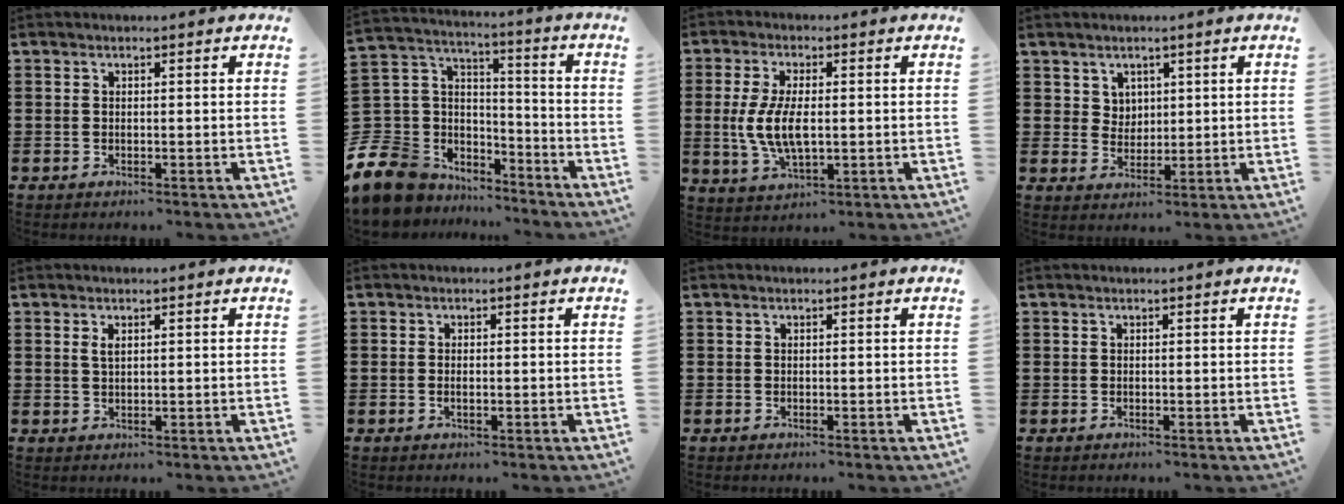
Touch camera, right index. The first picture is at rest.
{"total": 9.7, "force": [-6.2, 7.1, 2.2], "torque": [-0.106, -0.006, -0.123]}
{"total": 7.4, "force": [-0.2, 3.2, 6.6], "torque": [-0.150, -0.003, -0.009]}
{"total": 3.3, "force": [2.0, 2.5, 0.6], "torque": [-0.022, 0.008, 0.039]}
{"total": 1.4, "force": [0.6, 0.5, 1.1], "torque": [-0.024, 0.002, 0.011]}
{"total": 0.9, "force": [-0.2, 0.3, 0.8], "torque": [-0.015, -0.002, -0.003]}
{"total": 0.0}
{"total": 0.0}